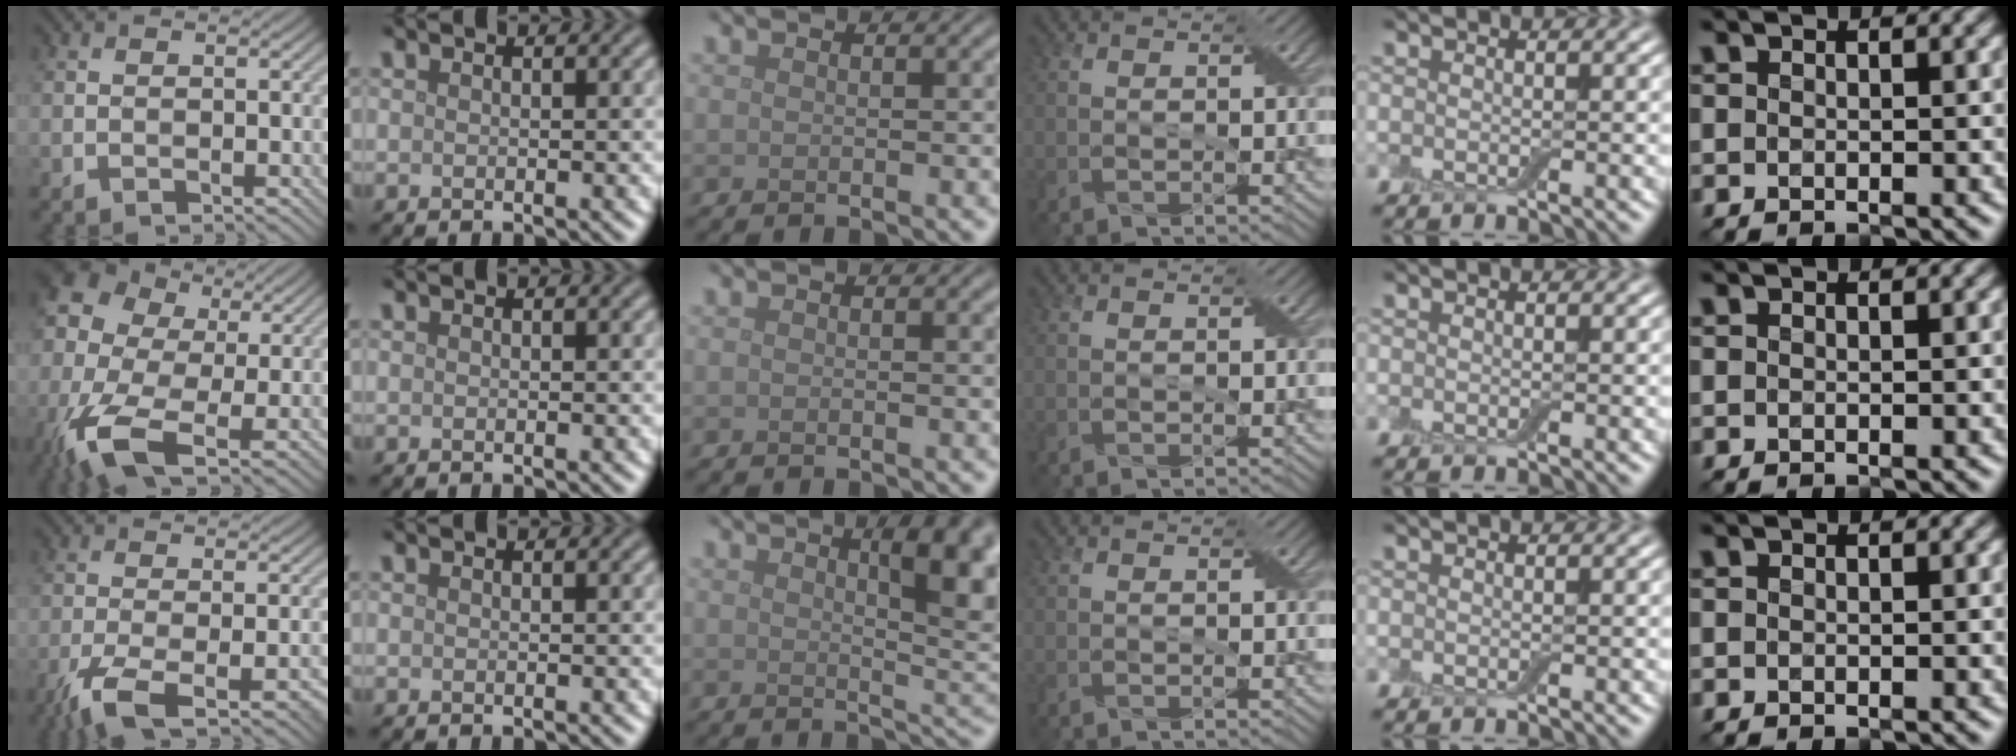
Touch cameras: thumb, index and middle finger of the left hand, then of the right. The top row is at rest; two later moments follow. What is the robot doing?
{"motion": "close", "object": "airpods case & airpods"}